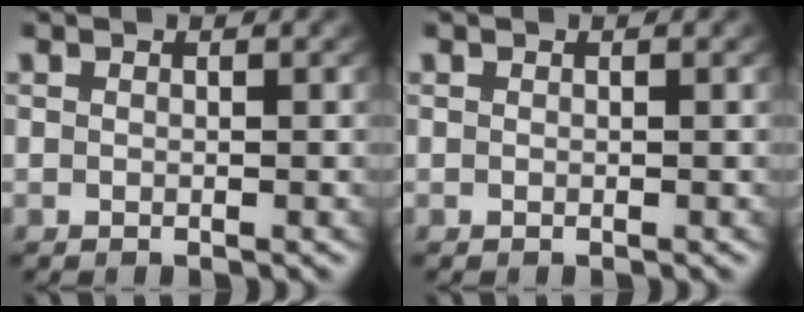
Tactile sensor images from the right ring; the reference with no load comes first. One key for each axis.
{"total": 0.0}